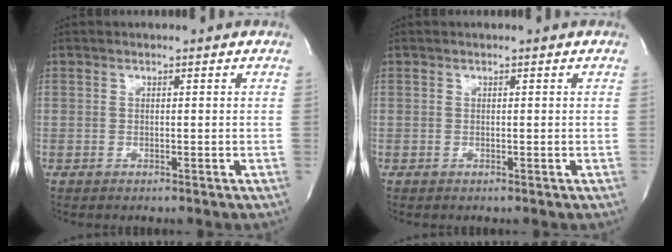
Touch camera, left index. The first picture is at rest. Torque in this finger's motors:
{"motor_torque": [-0.41, 0.41, -0.04, -0.01]}